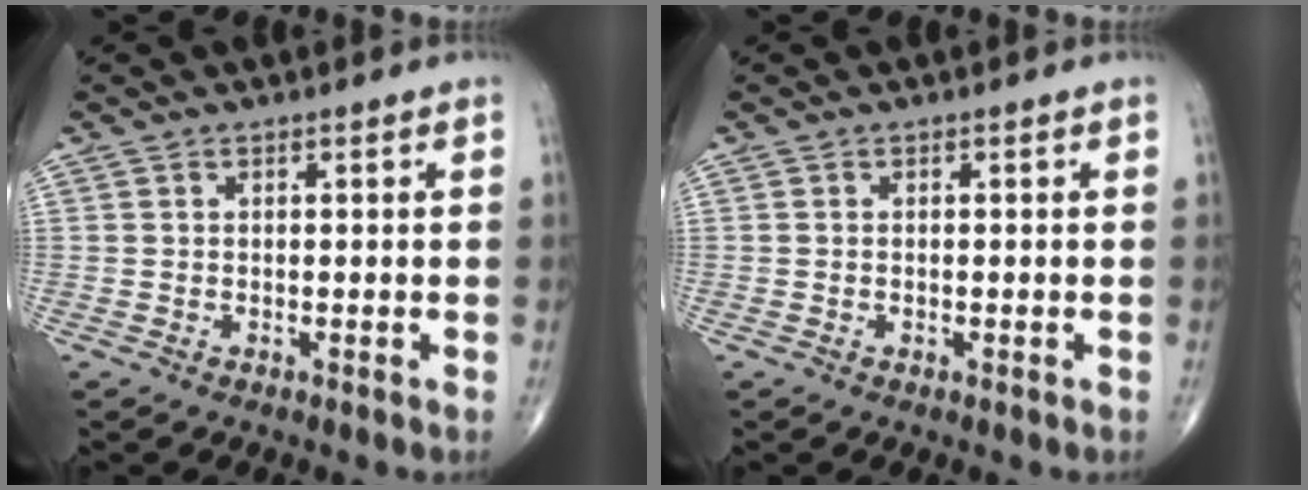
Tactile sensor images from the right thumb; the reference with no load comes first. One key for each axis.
{"total": 0.0}